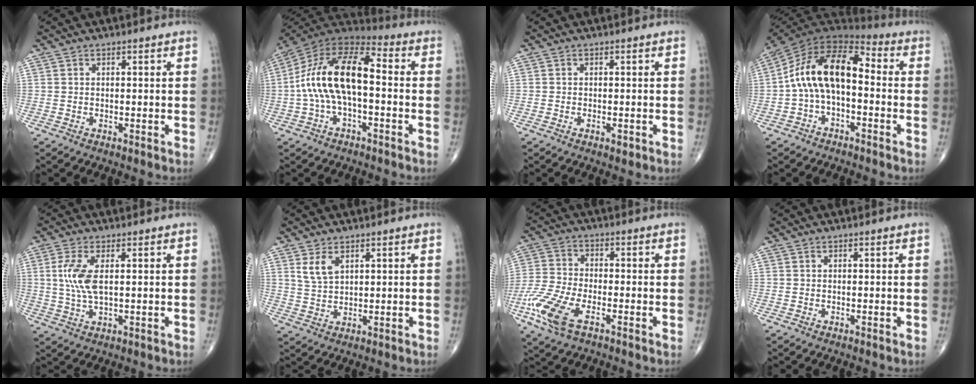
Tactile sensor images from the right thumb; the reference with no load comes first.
{"total": 16.9, "force": [-0.9, 8.0, 14.9], "torque": [-0.279, 0.048, -0.028]}
{"total": 1.1, "force": [-0.5, 0.5, 0.9], "torque": [-0.012, -0.002, -0.008]}
{"total": 15.0, "force": [-0.8, 8.2, 12.5], "torque": [-0.207, 0.052, -0.029]}
{"total": 6.6, "force": [1.2, 2.5, 6.0], "torque": [-0.144, -0.001, 0.027]}
{"total": 4.2, "force": [2.2, 2.2, 2.8], "torque": [-0.052, -0.011, 0.049]}
{"total": 11.0, "force": [-5.3, 4.8, 8.4], "torque": [-0.199, 0.005, -0.108]}
{"total": 0.0}